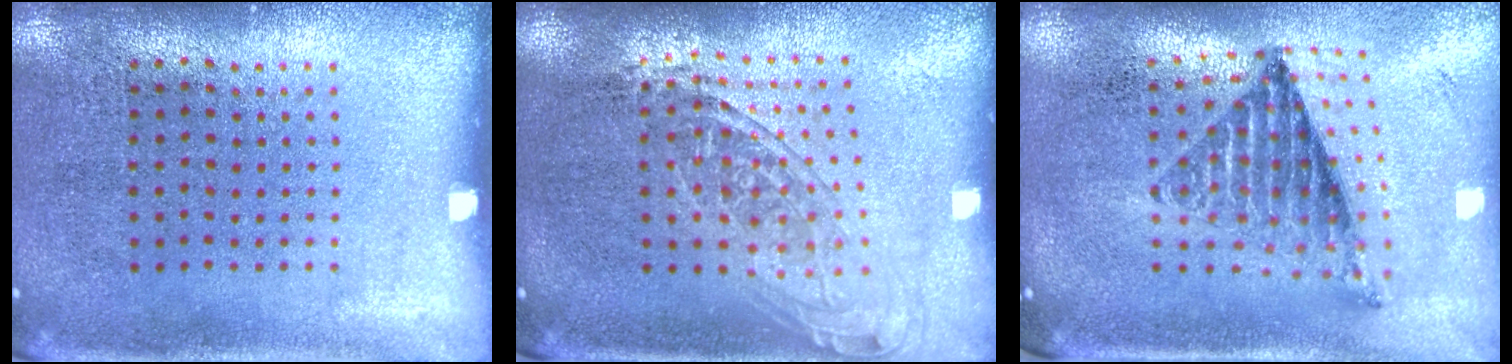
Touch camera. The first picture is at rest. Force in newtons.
{"total": 1.6, "press": 1.2, "slide": 1.0}
{"total": 1.1, "press": 1.0, "slide": 0.5}